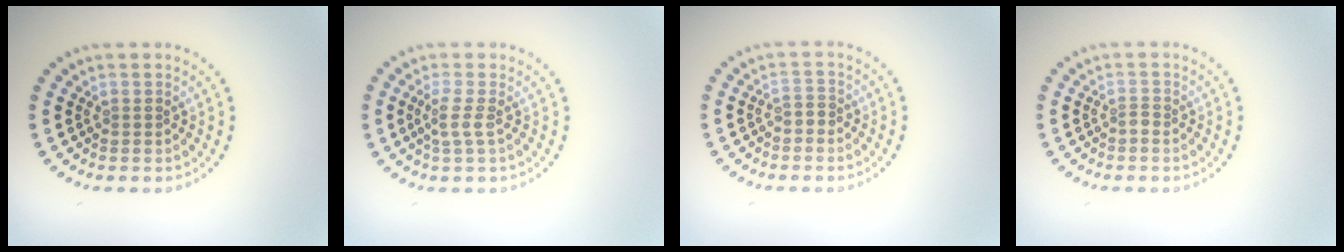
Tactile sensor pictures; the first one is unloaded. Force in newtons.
{"total": 1.6, "press": 1.3, "slide": 1.0}
{"total": 1.0, "press": 0.9, "slide": 0.5}
{"total": 0.8, "press": 0.3, "slide": 0.7}